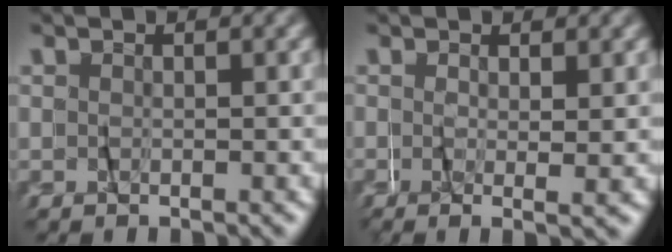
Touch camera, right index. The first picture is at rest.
{"total": 2.6, "force": [-1.1, -2.3, -0.3], "torque": [0.001, -0.013, -0.010]}